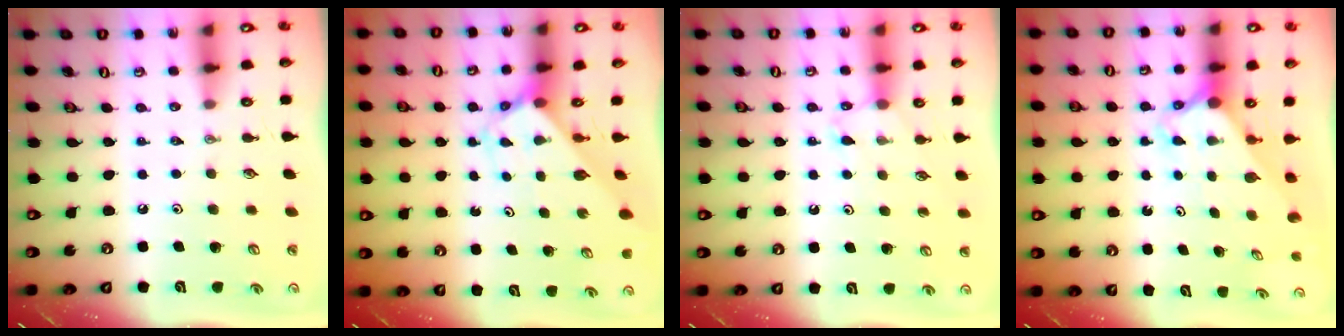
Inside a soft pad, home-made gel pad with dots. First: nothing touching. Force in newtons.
{"total": 2.6, "press": 2.6, "slide": 0.2}
{"total": 6.0, "press": 5.9, "slide": 0.6}
{"total": 2.7, "press": 2.7, "slide": 0.1}